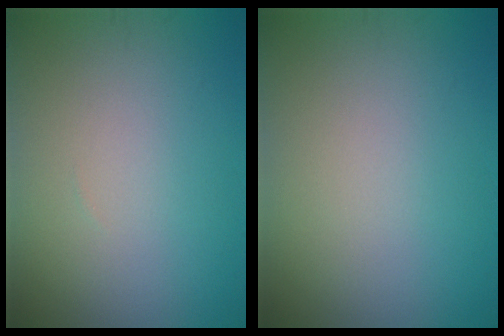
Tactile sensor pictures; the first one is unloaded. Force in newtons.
{"total": 0.0}